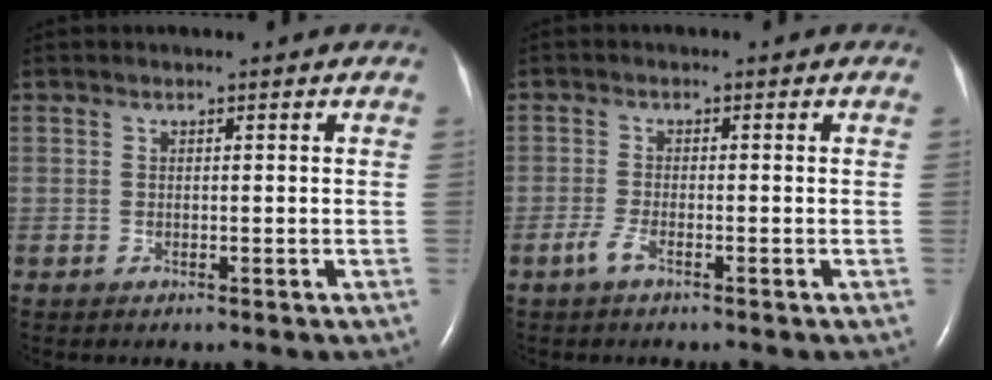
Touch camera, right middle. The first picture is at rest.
{"total": 1.8, "force": [-1.2, 0.2, 1.4], "torque": [-0.039, -0.004, -0.028]}